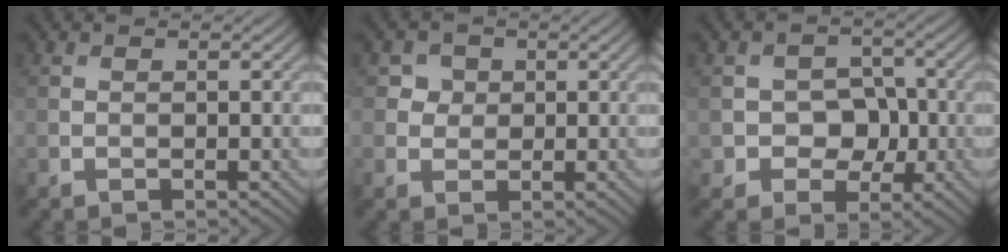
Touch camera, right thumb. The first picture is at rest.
{"total": 2.5, "force": [0.8, 2.3, 0.7], "torque": [-0.017, -0.008, 0.019]}
{"total": 5.0, "force": [-1.1, 4.1, 2.6], "torque": [-0.036, -0.002, -0.028]}